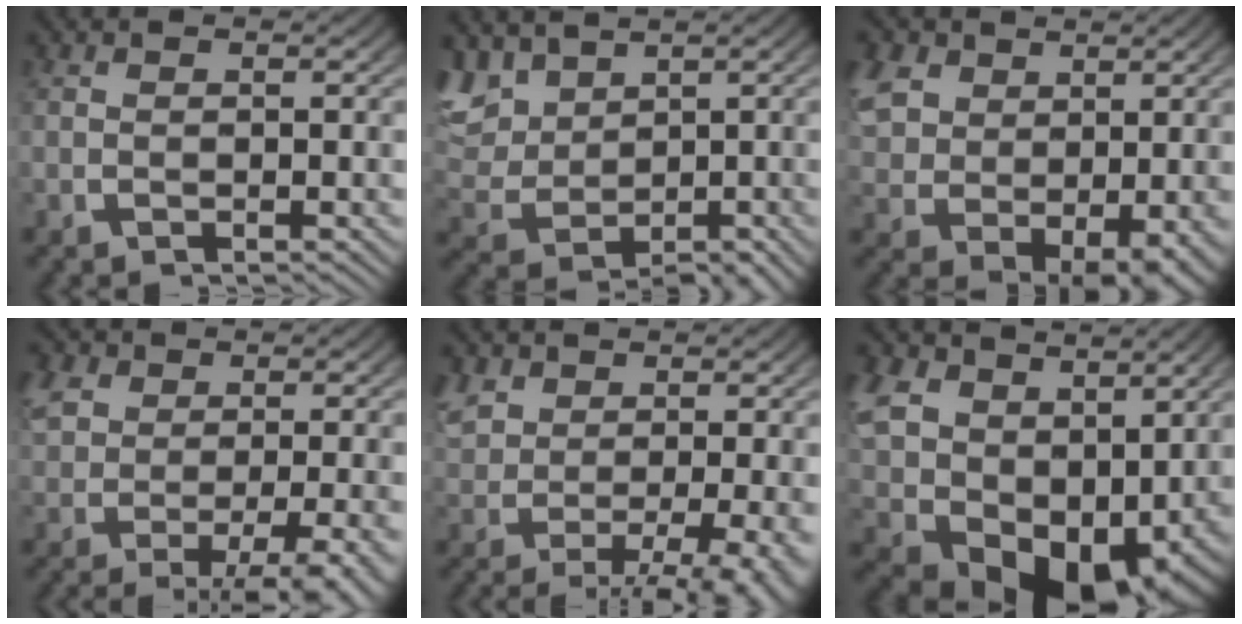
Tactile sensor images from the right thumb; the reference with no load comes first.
{"total": 7.3, "force": [0.5, 5.5, 4.8], "torque": [-0.122, -0.028, 0.034]}
{"total": 7.4, "force": [0.4, 5.3, 5.1], "torque": [-0.108, -0.036, 0.037]}
{"total": 6.1, "force": [-2.1, 3.2, 4.8], "torque": [-0.088, -0.024, -0.009]}
{"total": 6.0, "force": [-1.8, 2.9, 4.9], "torque": [-0.074, -0.024, -0.004]}
{"total": 11.9, "force": [-1.4, 7.9, 8.7], "torque": [-0.186, -0.054, 0.006]}